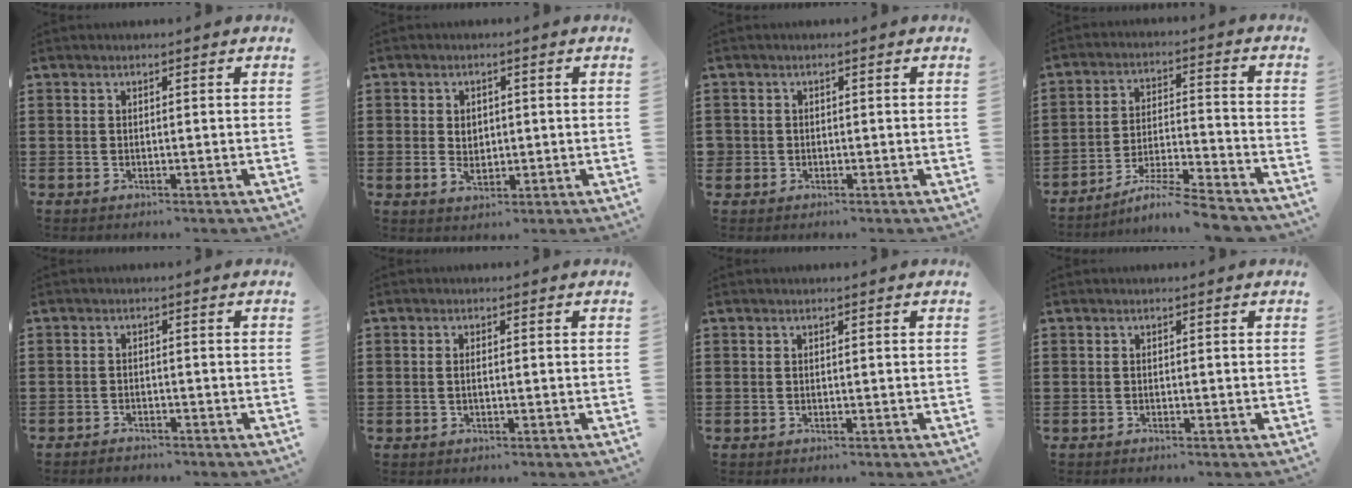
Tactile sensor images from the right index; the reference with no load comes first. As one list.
[{"total": 2.4, "force": [0.0, 2.1, 1.3], "torque": [-0.023, 0.006, -0.003]}, {"total": 1.0, "force": [-0.3, 0.9, 0.2], "torque": [-0.006, 0.003, -0.007]}, {"total": 6.8, "force": [-6.1, -0.2, 2.9], "torque": [-0.056, -0.006, -0.119]}, {"total": 1.4, "force": [-1.4, 0.2, 0.0], "torque": [-0.005, 0.002, -0.031]}, {"total": 1.0, "force": [-0.1, 0.3, 1.0], "torque": [-0.020, 0.000, -0.002]}, {"total": 0.0}, {"total": 0.0}]